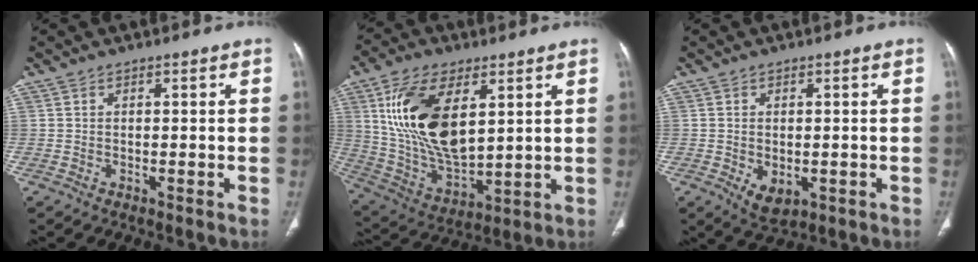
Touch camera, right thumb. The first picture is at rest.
{"total": 20.2, "force": [6.1, 10.4, 16.2], "torque": [-0.295, -0.026, 0.124]}
{"total": 4.6, "force": [-1.0, 2.9, 3.4], "torque": [-0.051, -0.006, -0.005]}